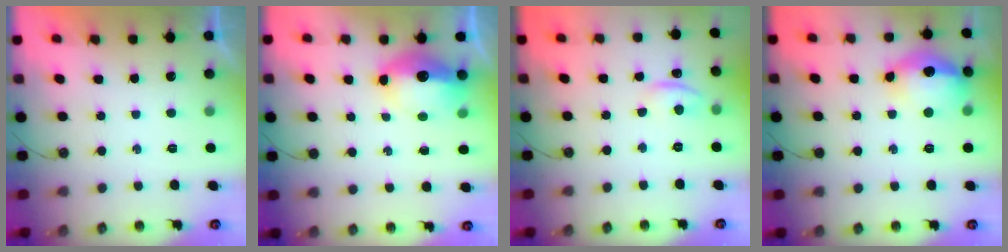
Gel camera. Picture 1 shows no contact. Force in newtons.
{"total": 14.5, "press": 12.7, "slide": 6.9}
{"total": 3.8, "press": 3.8, "slide": 0.4}
{"total": 15.9, "press": 15.7, "slide": 1.9}